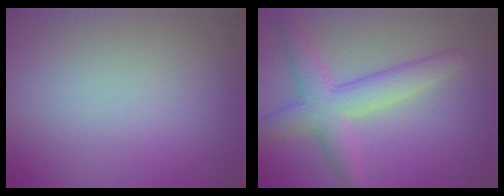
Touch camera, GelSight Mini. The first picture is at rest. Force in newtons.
{"total": 4.8, "press": 4.8, "slide": 0.1}